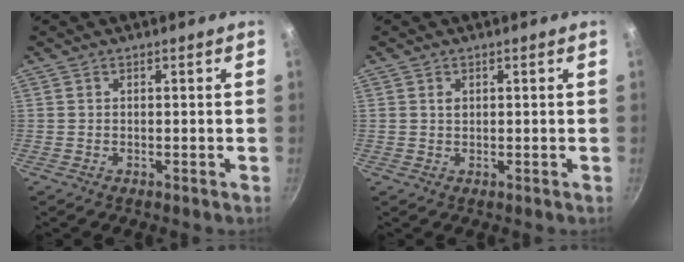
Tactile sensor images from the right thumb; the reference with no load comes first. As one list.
[{"total": 1.1, "force": [0.4, 0.9, 0.6], "torque": [-0.008, 0.002, 0.006]}]